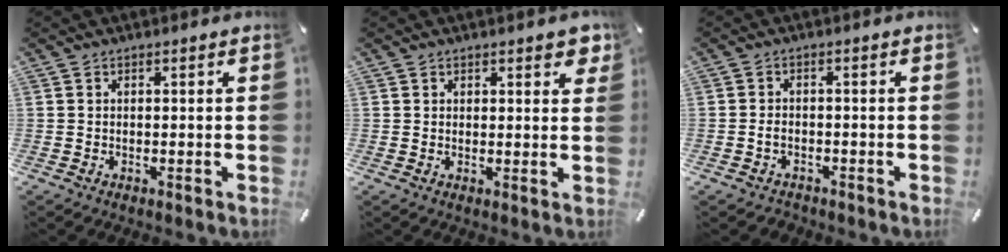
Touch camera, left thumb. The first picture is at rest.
{"total": 2.6, "force": [1.8, 1.3, 1.3], "torque": [-0.005, -0.005, 0.027]}
{"total": 2.5, "force": [-1.2, 1.8, 1.3], "torque": [-0.033, 0.003, -0.025]}